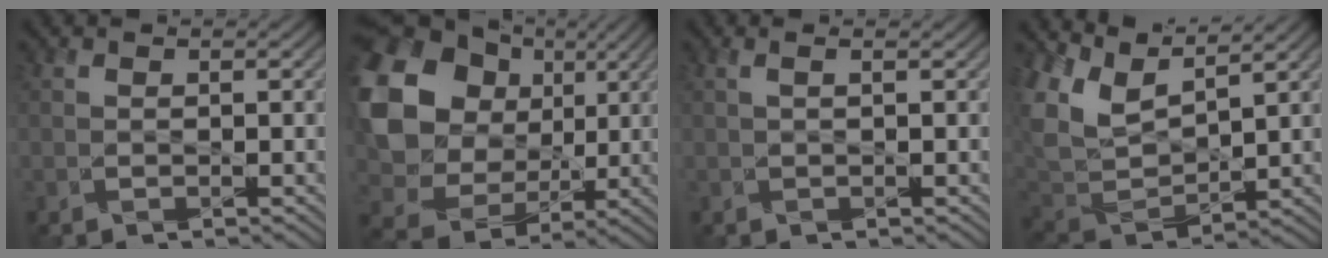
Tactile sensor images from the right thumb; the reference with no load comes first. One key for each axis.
{"total": 16.6, "fx": 3.9, "fy": 13.4, "fz": 9.1, "tx": -0.236, "ty": 0.017, "tz": 0.073}
{"total": 0.9, "fx": 0.2, "fy": 0.0, "fz": 0.9, "tx": -0.021, "ty": 0.007, "tz": -0.001}
{"total": 9.5, "fx": 5.6, "fy": 4.6, "fz": 6.1, "tx": -0.156, "ty": 0.008, "tz": 0.110}